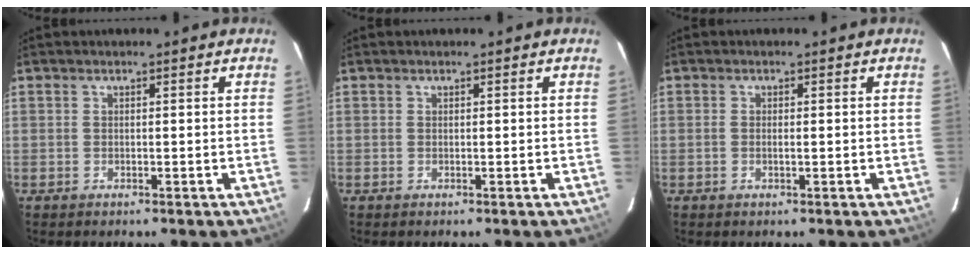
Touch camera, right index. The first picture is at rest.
{"total": 0.0}
{"total": 0.7, "force": [-0.1, 0.1, 0.7], "torque": [-0.015, 0.002, -0.003]}